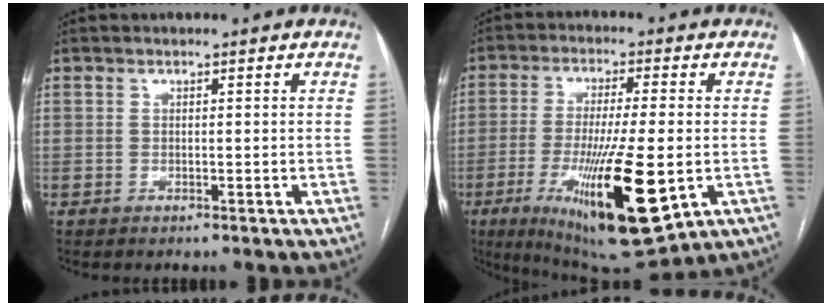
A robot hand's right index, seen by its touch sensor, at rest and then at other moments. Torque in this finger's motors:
{"motor_torque": [2.14, 0.00, 1.05, 0.21]}